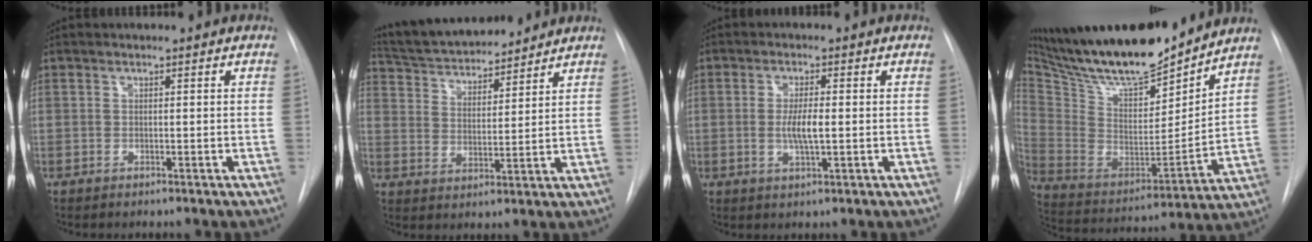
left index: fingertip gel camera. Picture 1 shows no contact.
{"total": 15.1, "force": [13.8, 3.0, 5.2], "torque": [-0.088, 0.022, 0.232]}
{"total": 4.0, "force": [-0.4, 0.6, 3.9], "torque": [-0.076, -0.007, -0.006]}
{"total": 24.3, "force": [21.3, 4.8, 10.7], "torque": [-0.208, -0.017, 0.358]}